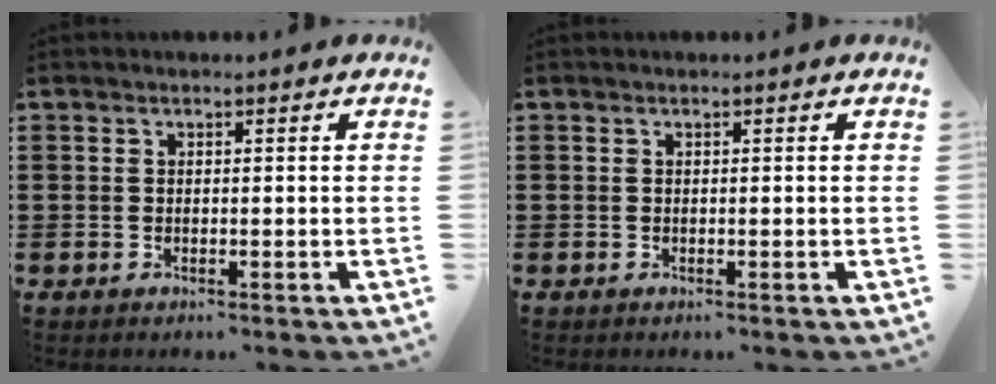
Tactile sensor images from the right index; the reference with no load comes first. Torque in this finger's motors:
{"motor_torque": [0.00, 0.00, 0.00, -0.01]}